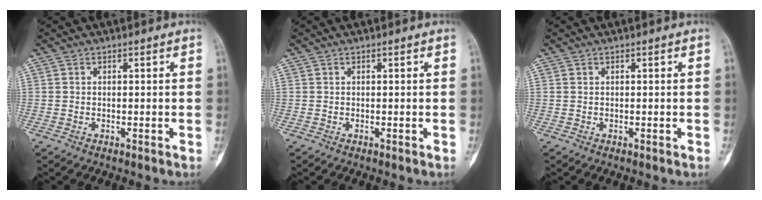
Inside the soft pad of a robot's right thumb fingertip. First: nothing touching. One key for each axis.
{"total": 0.0}
{"total": 0.0}